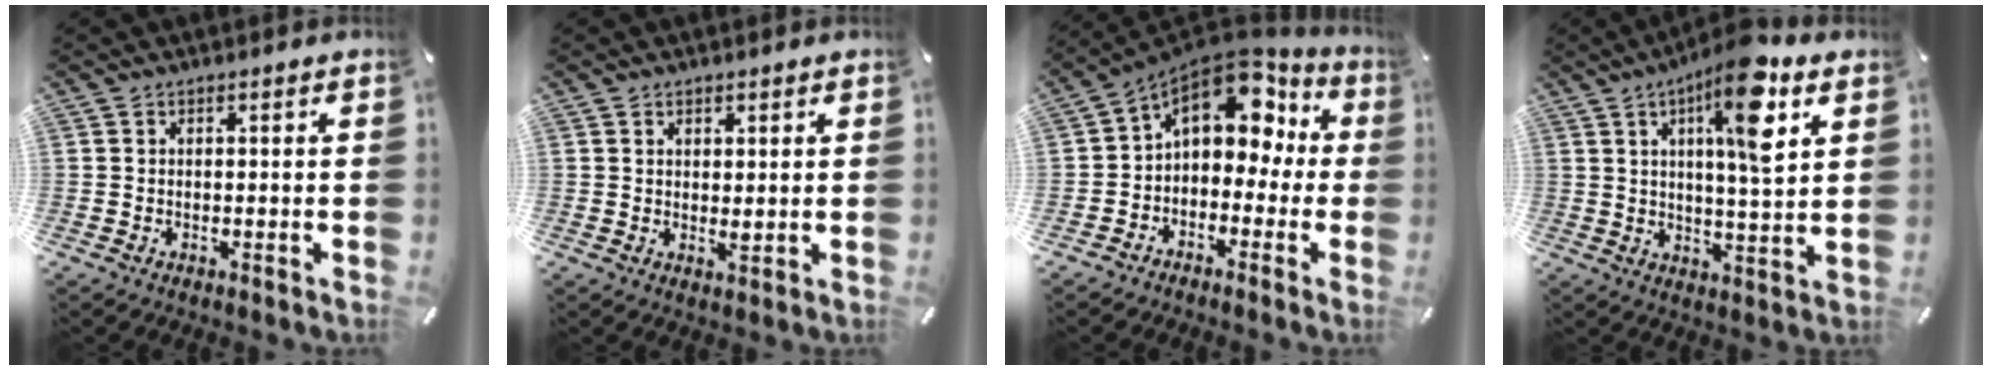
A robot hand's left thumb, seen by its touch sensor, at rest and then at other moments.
{"total": 1.4, "force": [0.8, 0.8, 0.7], "torque": [-0.006, -0.002, 0.013]}
{"total": 12.0, "force": [3.9, 8.4, 7.7], "torque": [-0.117, -0.028, 0.064]}
{"total": 13.9, "force": [6.6, 3.3, 11.8], "torque": [-0.187, -0.021, 0.101]}